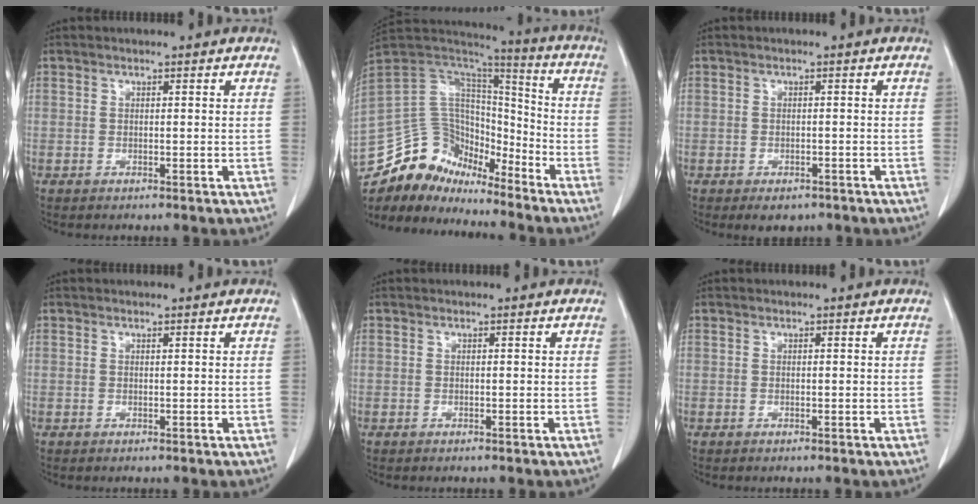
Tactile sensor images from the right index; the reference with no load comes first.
{"total": 15.8, "force": [-13.6, 6.9, 4.1], "torque": [-0.064, 0.067, -0.245]}
{"total": 2.9, "force": [-2.0, 1.7, 1.3], "torque": [-0.011, 0.000, -0.019]}
{"total": 0.0}
{"total": 0.0}
{"total": 0.0}